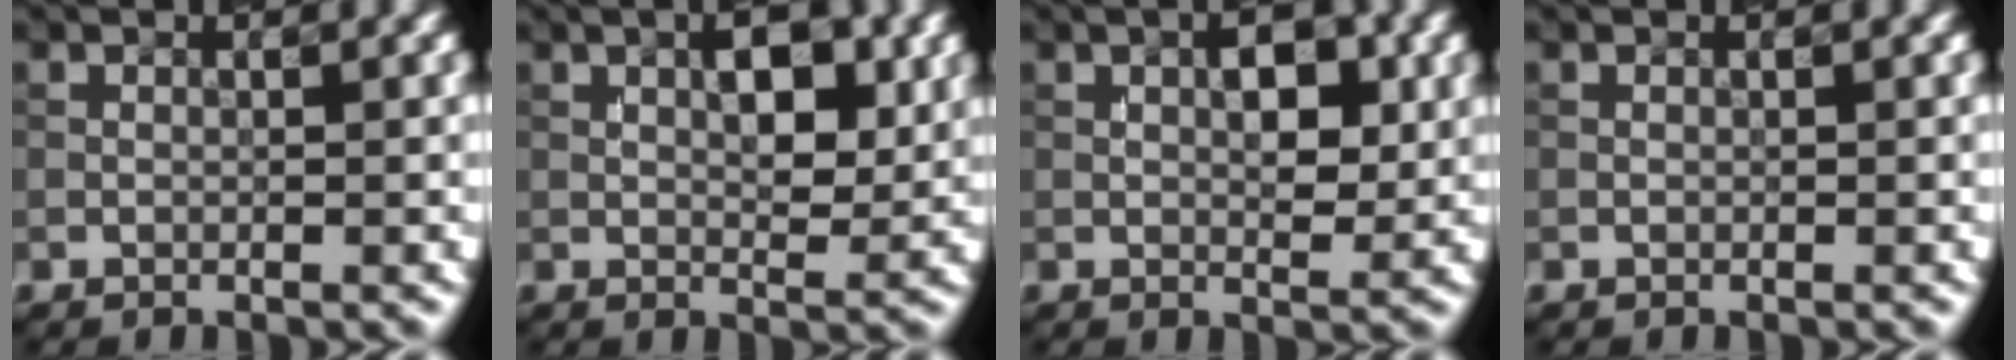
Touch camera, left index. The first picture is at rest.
{"total": 4.0, "force": [1.0, 1.8, 3.4], "torque": [-0.050, 0.000, 0.016]}
{"total": 3.6, "force": [0.6, 1.7, 3.1], "torque": [-0.042, 0.000, 0.008]}
{"total": 0.0}